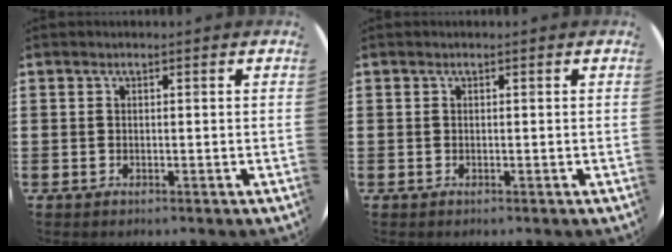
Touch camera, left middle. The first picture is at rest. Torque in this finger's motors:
{"motor_torque": [0.01, 0.00, 0.00, 0.01]}